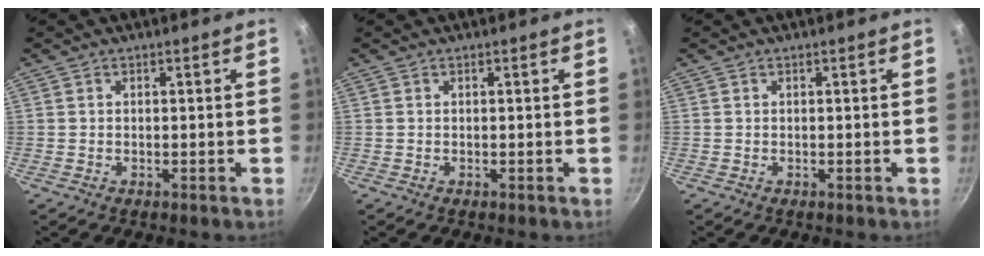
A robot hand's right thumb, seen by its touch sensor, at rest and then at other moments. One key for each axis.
{"total": 0.0}
{"total": 0.0}